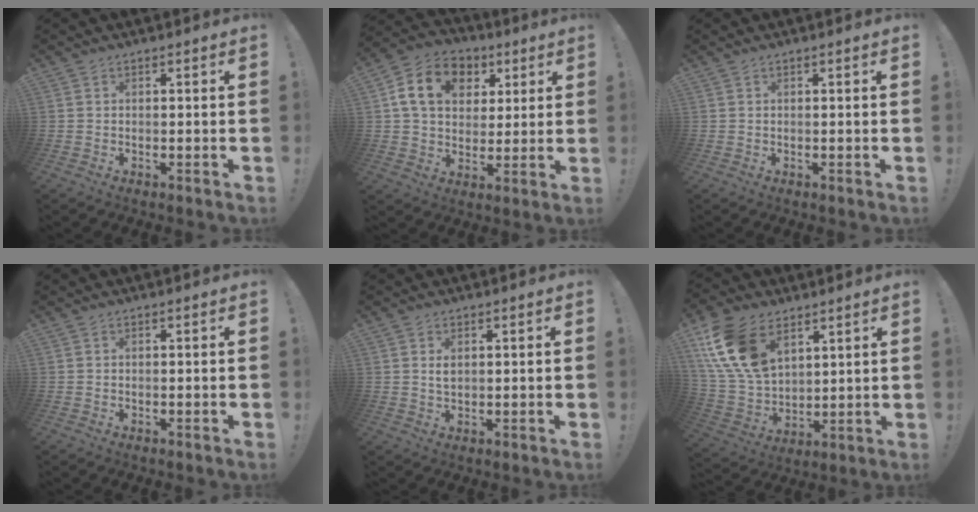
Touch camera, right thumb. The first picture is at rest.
{"total": 14.8, "force": [5.1, 11.4, 8.0], "torque": [-0.119, -0.005, 0.099]}
{"total": 0.0}
{"total": 0.0}
{"total": 2.0, "force": [0.7, 1.3, 1.4], "torque": [-0.017, -0.003, 0.010]}
{"total": 18.5, "force": [9.3, 11.4, 11.2], "torque": [-0.238, -0.046, 0.176]}